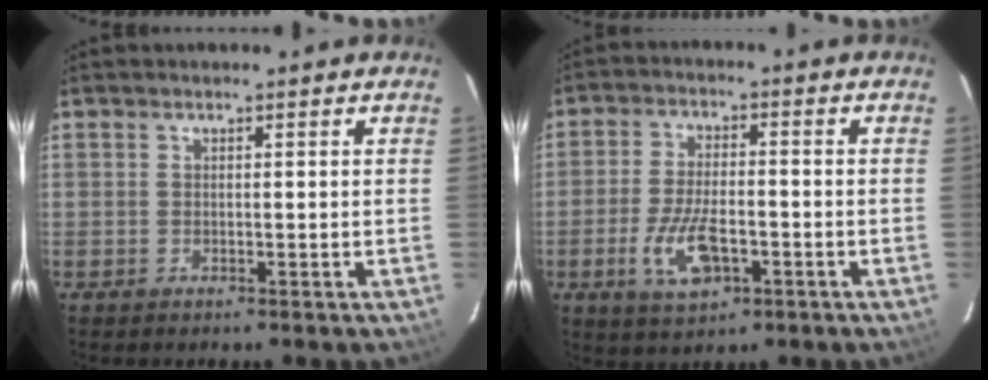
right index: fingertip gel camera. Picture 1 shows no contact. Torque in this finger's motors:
{"motor_torque": [0.32, -0.09, 0.17, 0.05]}